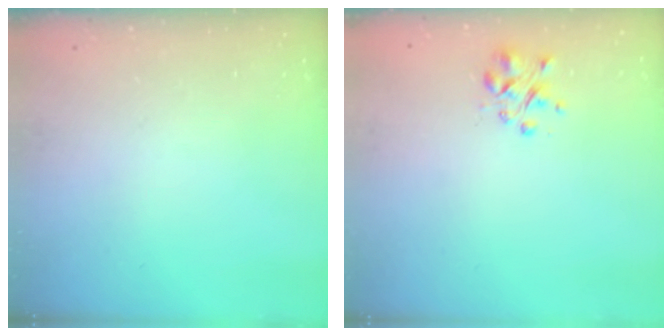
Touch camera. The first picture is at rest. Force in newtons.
{"total": 2.3, "press": 2.2, "slide": 0.4}